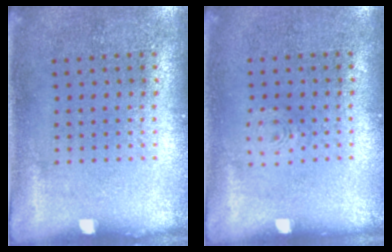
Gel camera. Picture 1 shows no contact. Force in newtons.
{"total": 0.8, "press": 0.8, "slide": 0.2}